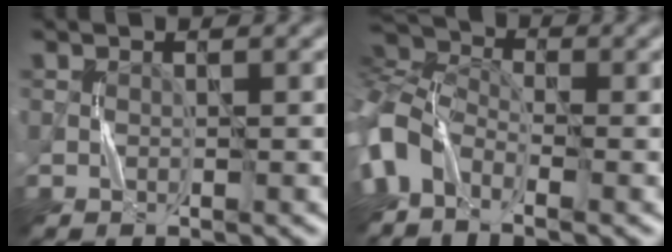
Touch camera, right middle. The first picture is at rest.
{"total": 6.3, "force": [-3.1, 3.5, 4.2], "torque": [-0.094, 0.000, -0.083]}